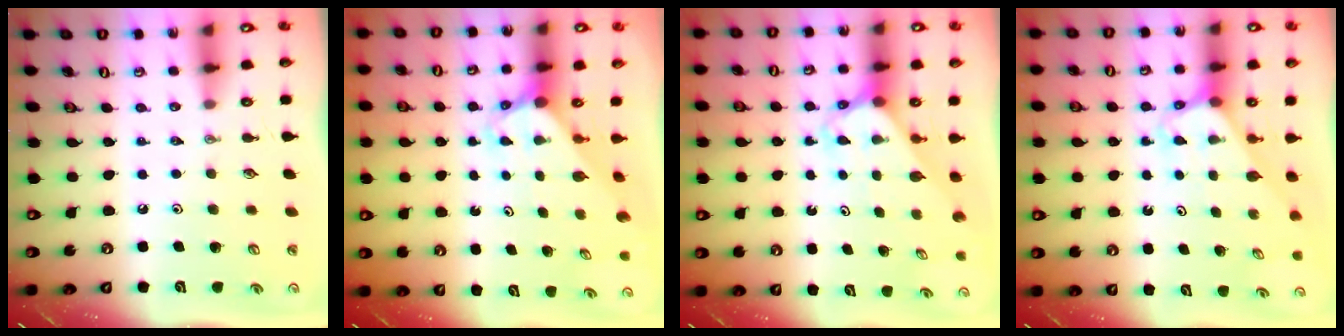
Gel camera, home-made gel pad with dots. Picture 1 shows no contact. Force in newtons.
{"total": 3.0, "press": 3.0, "slide": 0.2}
{"total": 2.6, "press": 2.6, "slide": 0.2}
{"total": 3.0, "press": 3.0, "slide": 0.2}